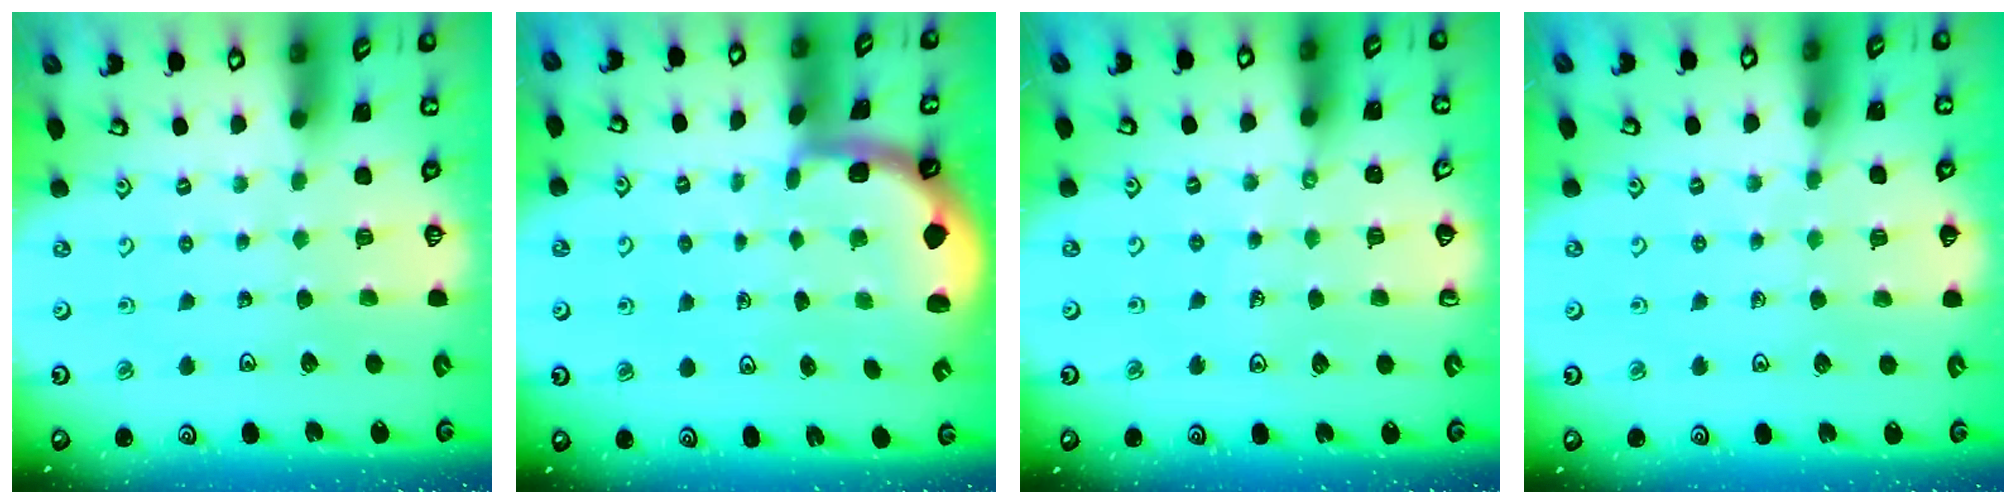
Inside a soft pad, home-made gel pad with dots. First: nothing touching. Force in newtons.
{"total": 1.5, "press": 1.5, "slide": 0.2}
{"total": 3.3, "press": 3.0, "slide": 1.3}
{"total": 5.5, "press": 5.4, "slide": 0.7}